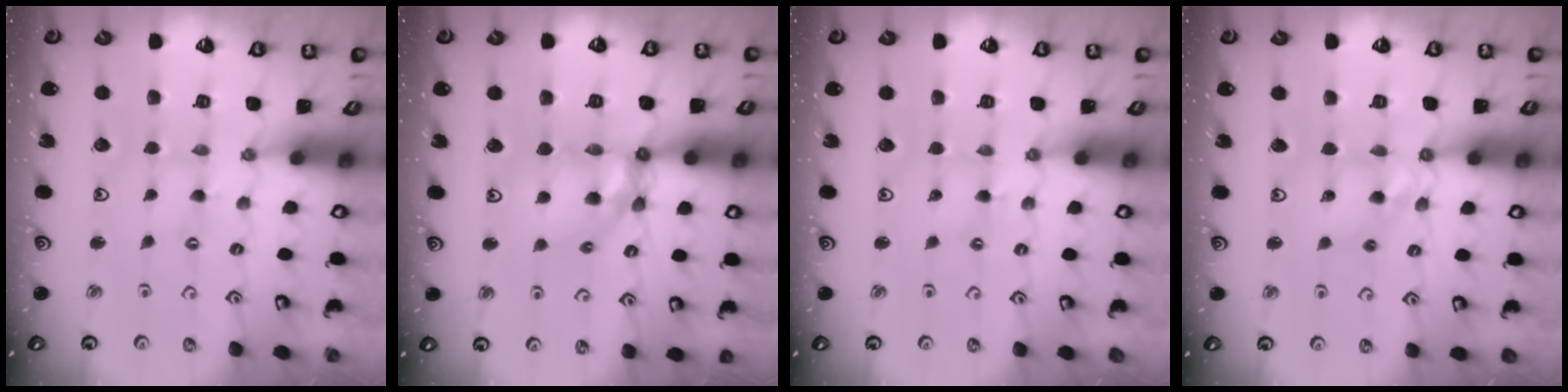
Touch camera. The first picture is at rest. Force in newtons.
{"total": 13.0, "press": 12.9, "slide": 1.5}
{"total": 1.4, "press": 1.4, "slide": 0.2}
{"total": 7.2, "press": 7.1, "slide": 0.7}